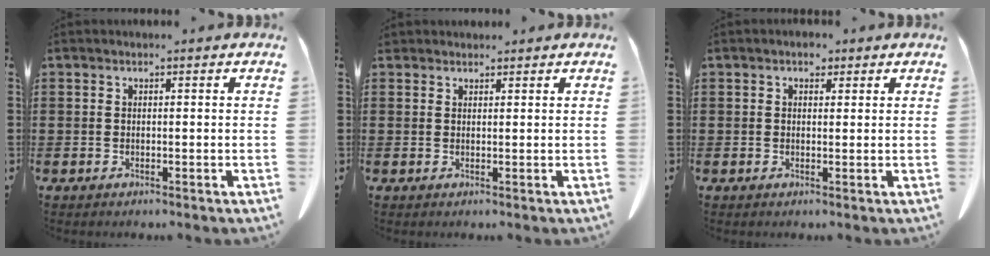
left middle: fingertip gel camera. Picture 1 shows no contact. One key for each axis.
{"total": 1.2, "fx": 1.1, "fy": 0.5, "fz": 0.1, "tx": -0.006, "ty": 0.001, "tz": 0.023}
{"total": 1.5, "fx": 1.0, "fy": 0.9, "fz": 0.5, "tx": -0.005, "ty": 0.002, "tz": 0.017}